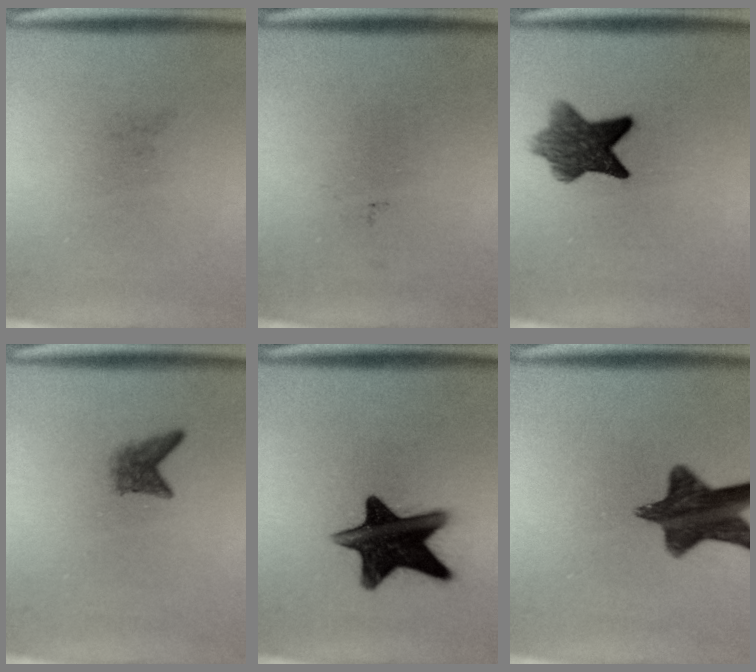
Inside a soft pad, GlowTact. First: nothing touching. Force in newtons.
{"total": 0.0}
{"total": 7.1}
{"total": 2.1}
{"total": 15.0}
{"total": 11.8}